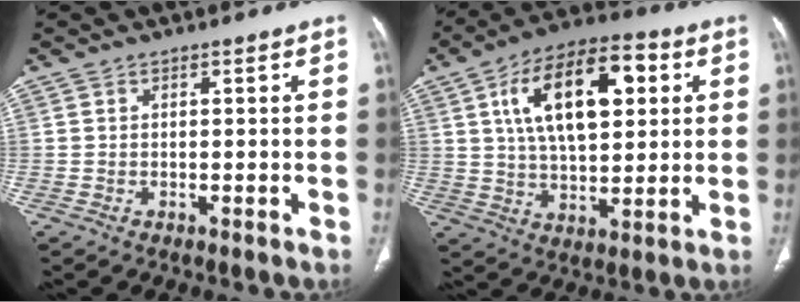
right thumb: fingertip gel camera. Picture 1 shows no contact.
{"total": 18.6, "force": [5.4, 9.3, 15.2], "torque": [-0.229, 0.007, 0.087]}